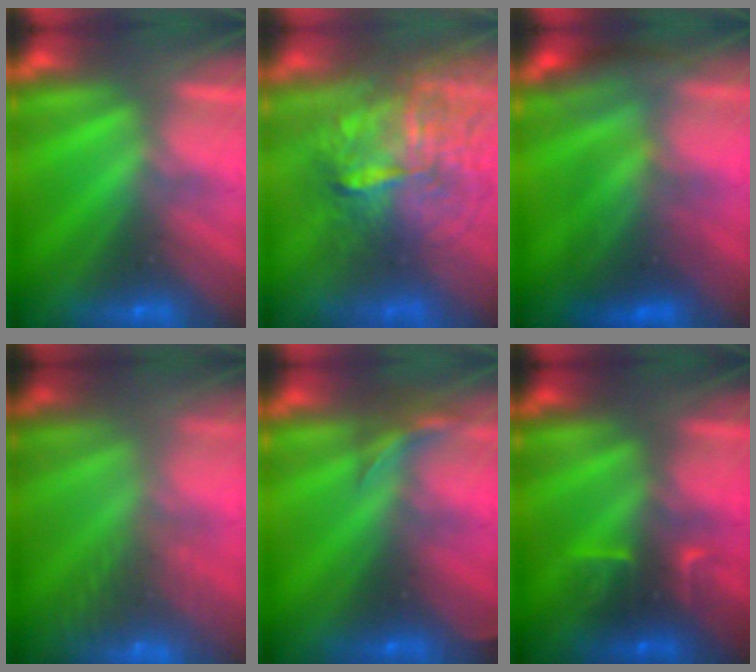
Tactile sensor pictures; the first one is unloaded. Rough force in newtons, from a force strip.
{"total": 7.3}
{"total": 2.8}
{"total": 7.7}
{"total": 2.9}
{"total": 2.4}